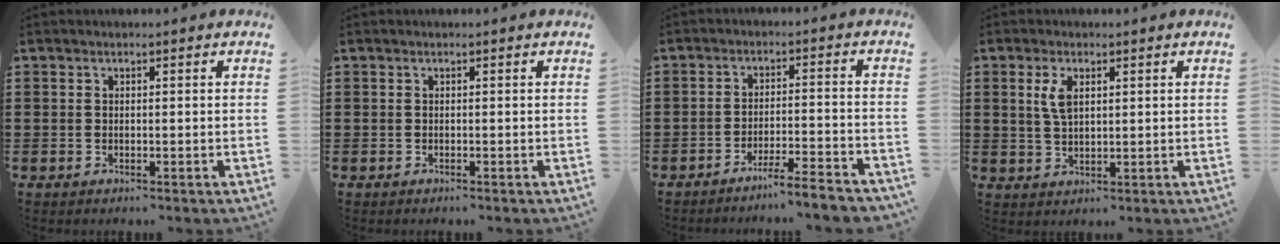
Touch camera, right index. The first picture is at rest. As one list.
[{"total": 0.0}, {"total": 5.0, "force": [-4.6, -0.6, 1.9], "torque": [-0.031, -0.014, -0.089]}, {"total": 3.8, "force": [1.2, 1.8, 3.2], "torque": [-0.069, 0.007, 0.021]}]